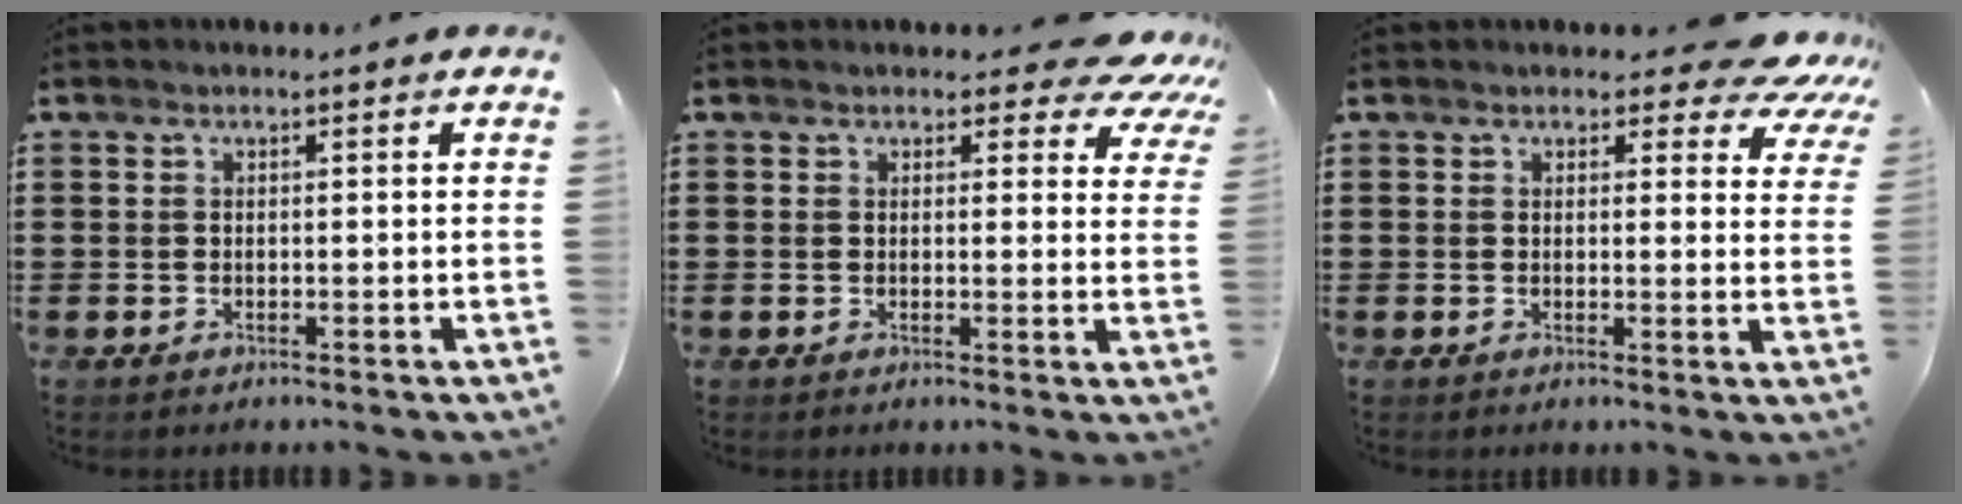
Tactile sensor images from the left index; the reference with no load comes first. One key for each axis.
{"total": 4.1, "fx": 3.3, "fy": 1.5, "fz": 1.9, "tx": -0.027, "ty": -0.015, "tz": 0.053}
{"total": 4.6, "fx": 3.8, "fy": 1.6, "fz": 2.0, "tx": -0.022, "ty": -0.021, "tz": 0.061}